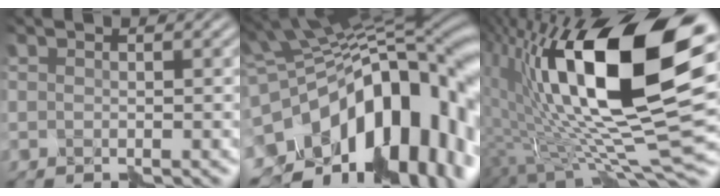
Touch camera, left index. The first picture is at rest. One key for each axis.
{"total": 16.9, "fx": -3.8, "fy": 9.6, "fz": 13.4, "tx": -0.205, "ty": 0.010, "tz": -0.063}
{"total": 16.7, "fx": 5.2, "fy": 5.4, "fz": 14.9, "tx": -0.254, "ty": -0.003, "tz": 0.087}